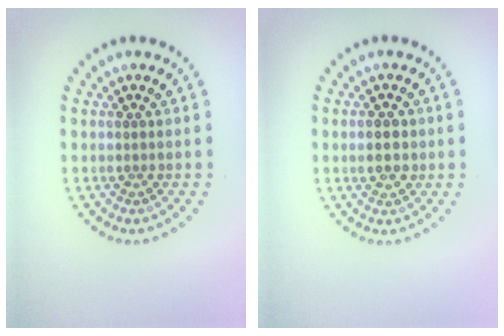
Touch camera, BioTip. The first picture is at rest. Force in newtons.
{"total": 2.8, "press": 2.8, "slide": 0.2}